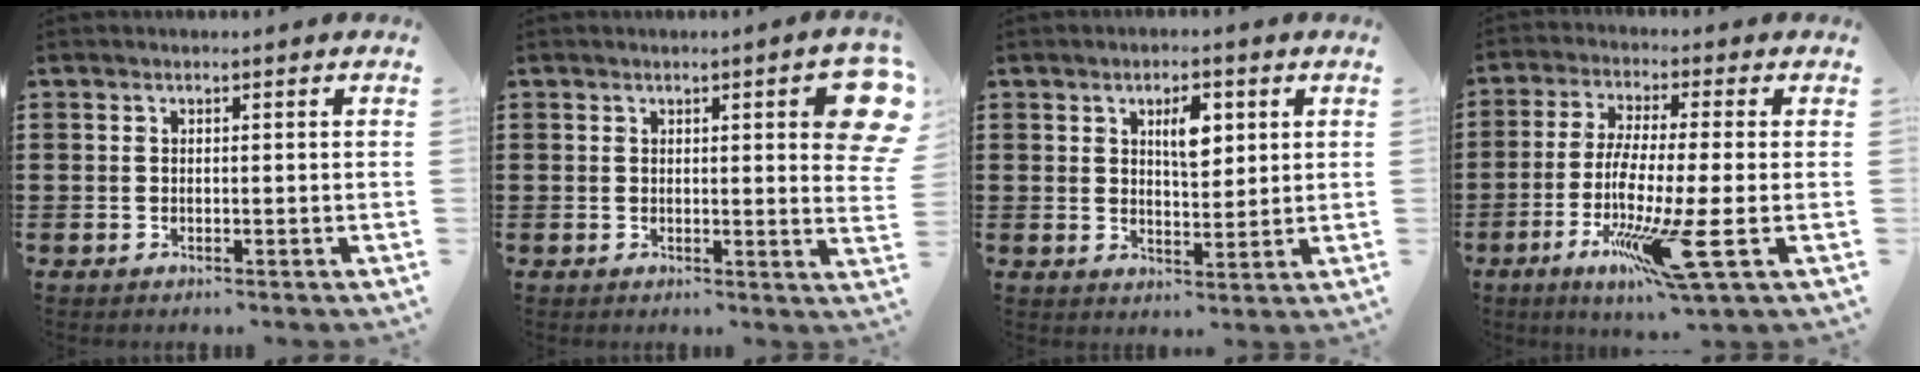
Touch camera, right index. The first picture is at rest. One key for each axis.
{"total": 6.3, "fx": 2.2, "fy": 1.3, "fz": 5.8, "tx": -0.077, "ty": -0.004, "tz": 0.033}
{"total": 4.7, "fx": 1.9, "fy": 2.0, "fz": 3.8, "tx": -0.058, "ty": 0.001, "tz": 0.025}
{"total": 11.7, "fx": -4.1, "fy": -0.4, "fz": 10.9, "tx": -0.222, "ty": -0.025, "tz": -0.081}